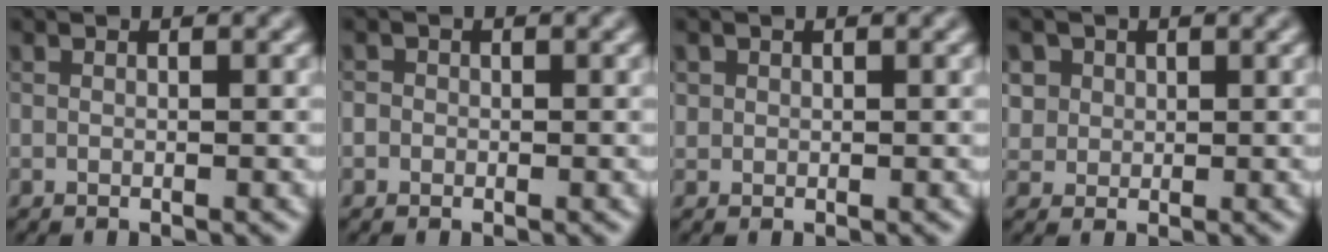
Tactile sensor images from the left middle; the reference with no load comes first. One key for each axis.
{"total": 0.9, "fx": -0.1, "fy": 0.9, "fz": 0.1, "tx": 0.009, "ty": 0.000, "tz": -0.008}
{"total": 0.6, "fx": 0.2, "fy": 0.6, "fz": 0.0, "tx": 0.006, "ty": -0.002, "tz": 0.003}
{"total": 4.0, "fx": 1.8, "fy": 3.3, "fz": 1.3, "tx": -0.027, "ty": 0.010, "tz": 0.031}